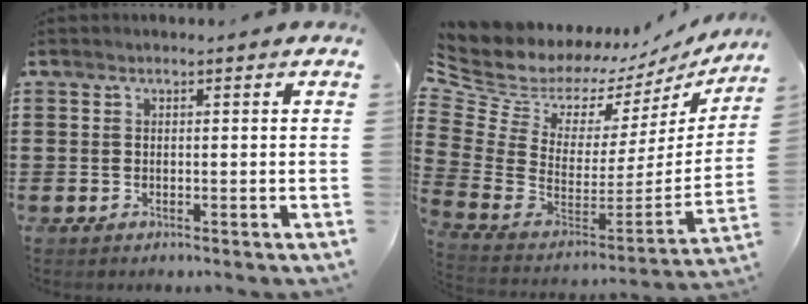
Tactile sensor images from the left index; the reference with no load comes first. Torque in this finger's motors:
{"motor_torque": [2.14, 0.00, -0.70, -0.21]}